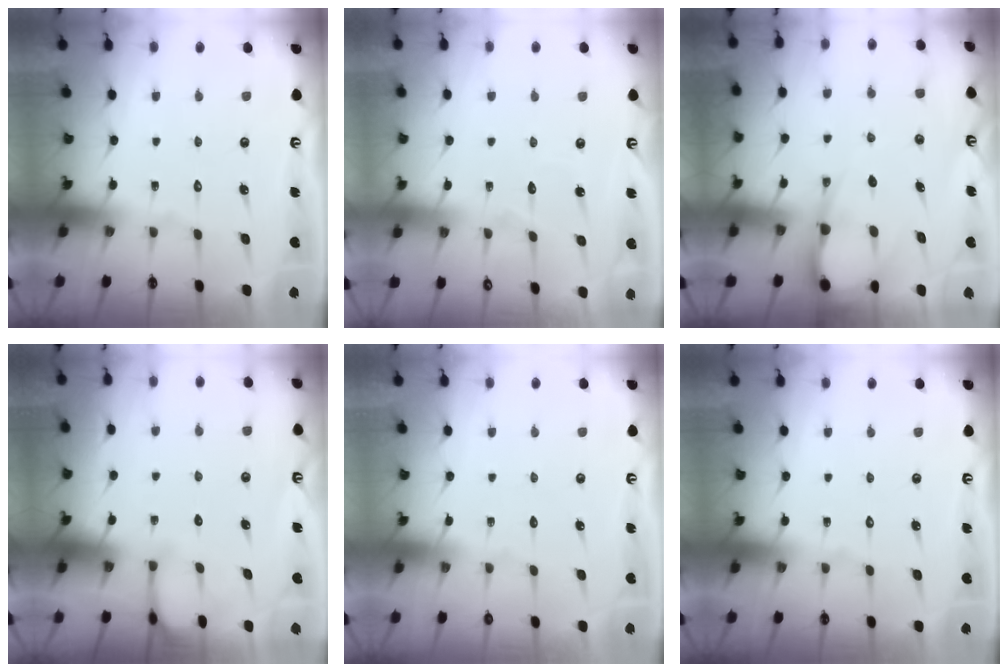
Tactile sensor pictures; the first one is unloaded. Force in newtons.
{"total": 2.7, "press": 2.7, "slide": 0.3}
{"total": 7.4, "press": 7.3, "slide": 1.0}
{"total": 2.8, "press": 2.8, "slide": 0.1}
{"total": 0.0}
{"total": 0.0}